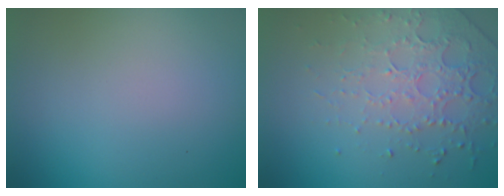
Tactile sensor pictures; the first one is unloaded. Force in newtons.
{"total": 4.5, "press": 3.1, "slide": 3.2}